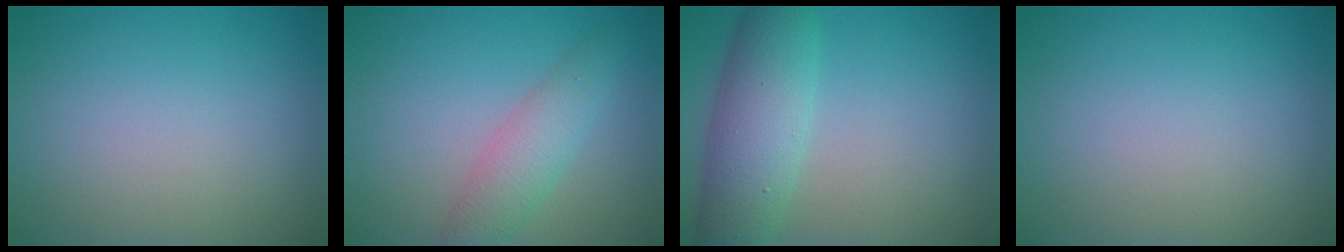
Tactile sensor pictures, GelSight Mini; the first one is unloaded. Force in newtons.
{"total": 3.3, "press": 3.3, "slide": 0.1}
{"total": 6.0, "press": 6.0, "slide": 0.3}
{"total": 0.0}